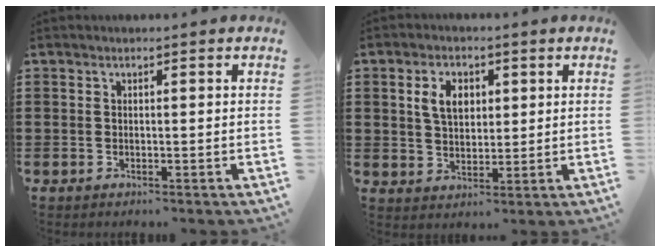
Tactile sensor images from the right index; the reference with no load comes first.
{"total": 4.9, "force": [1.4, 3.2, 3.3], "torque": [-0.078, 0.013, 0.023]}